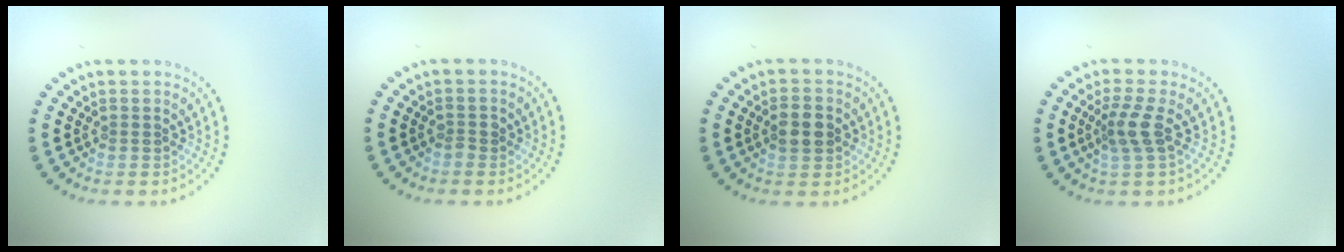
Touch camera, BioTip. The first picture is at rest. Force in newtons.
{"total": 0.7, "press": 0.6, "slide": 0.1}
{"total": 3.2, "press": 3.1, "slide": 0.1}
{"total": 2.5, "press": 1.9, "slide": 1.7}